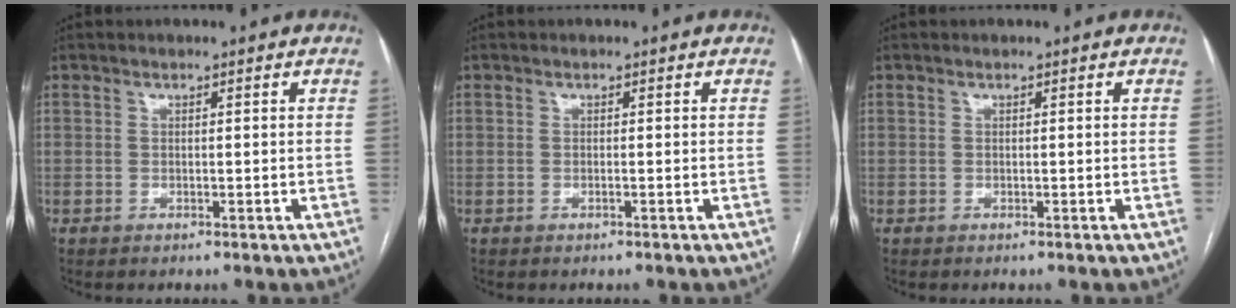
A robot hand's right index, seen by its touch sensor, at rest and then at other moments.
{"total": 0.0}
{"total": 0.0}